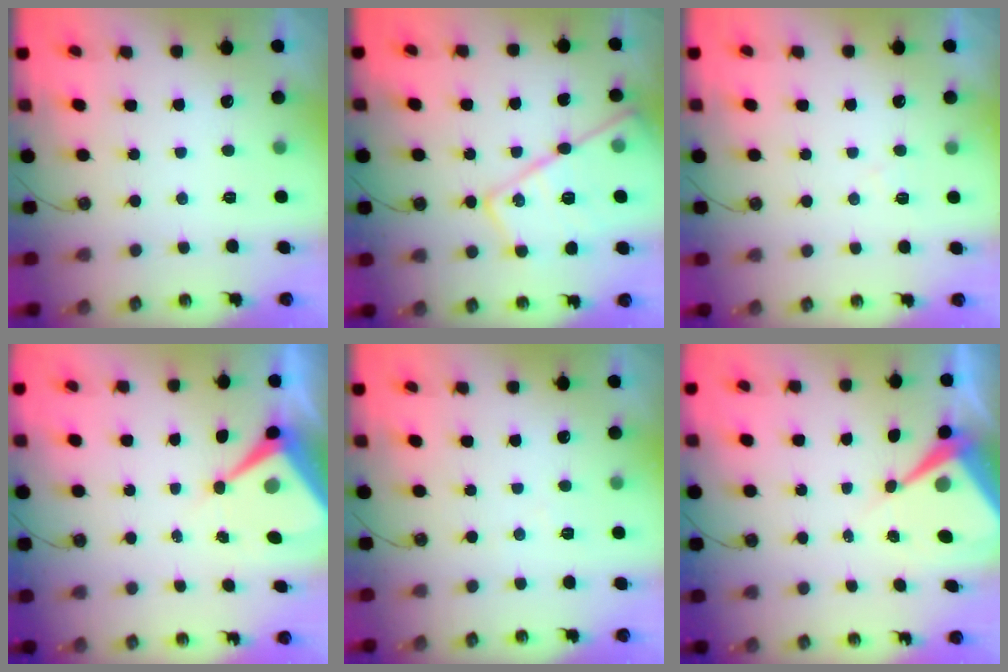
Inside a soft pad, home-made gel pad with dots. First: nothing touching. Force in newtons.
{"total": 20.6, "press": 20.5, "slide": 1.7}
{"total": 5.2, "press": 5.1, "slide": 0.7}
{"total": 8.6, "press": 8.6, "slide": 0.8}
{"total": 3.8, "press": 3.7, "slide": 0.6}
{"total": 8.5, "press": 8.5, "slide": 0.8}